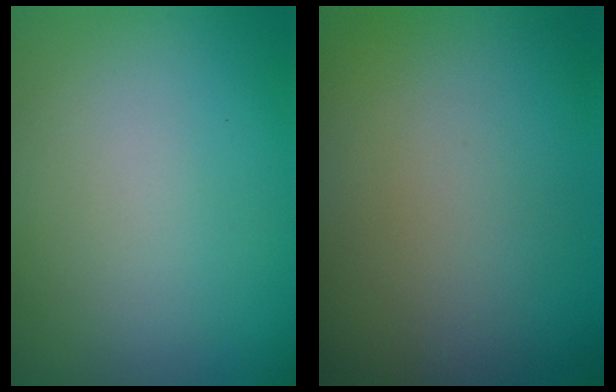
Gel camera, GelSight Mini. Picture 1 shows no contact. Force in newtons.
{"total": 0.0}